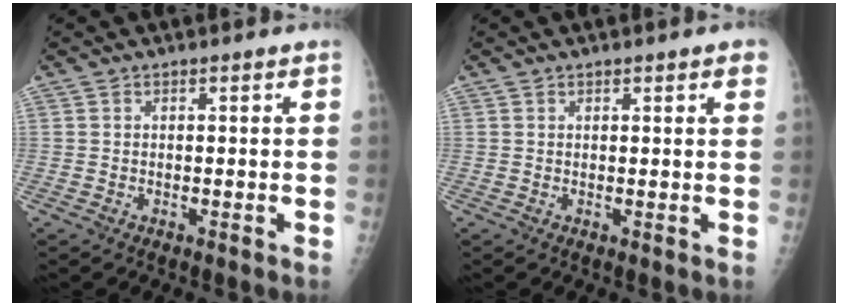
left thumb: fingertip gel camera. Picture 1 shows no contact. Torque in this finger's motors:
{"motor_torque": [-0.17, 0.00, 0.00, 0.03, 0.03]}